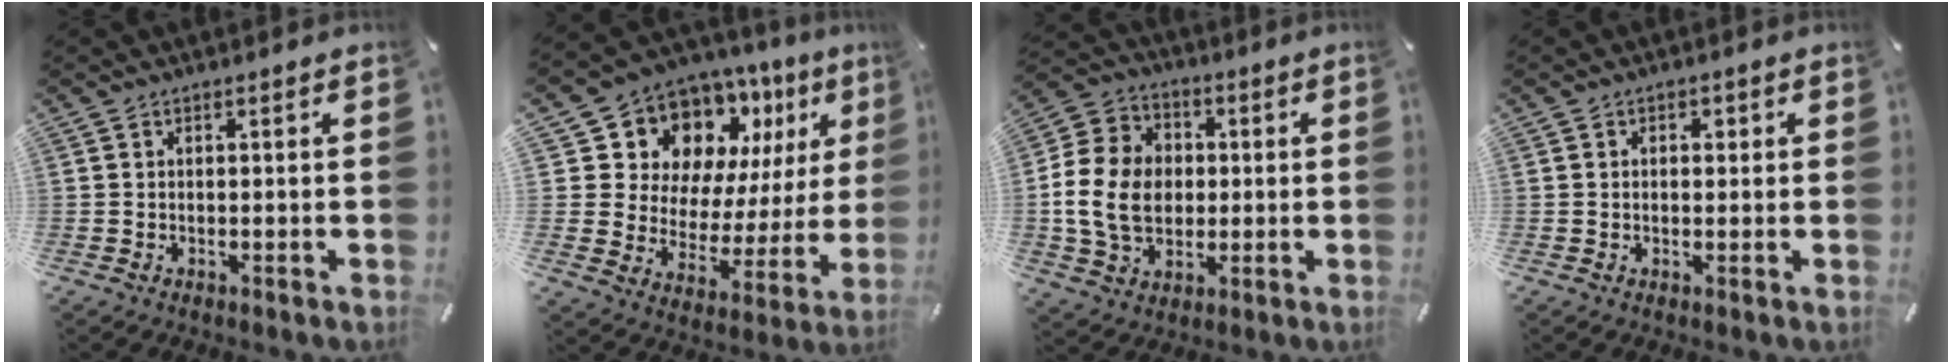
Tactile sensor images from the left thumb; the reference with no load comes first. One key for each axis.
{"total": 12.2, "fx": 8.8, "fy": 7.9, "fz": 2.8, "tx": -0.047, "ty": -0.097, "tz": 0.155}
{"total": 13.9, "fx": -0.8, "fy": 11.5, "fz": 7.9, "tx": -0.181, "ty": 0.017, "tz": -0.016}
{"total": 1.6, "fx": 0.1, "fy": 1.3, "fz": 0.9, "tx": -0.011, "ty": 0.005, "tz": -0.003}